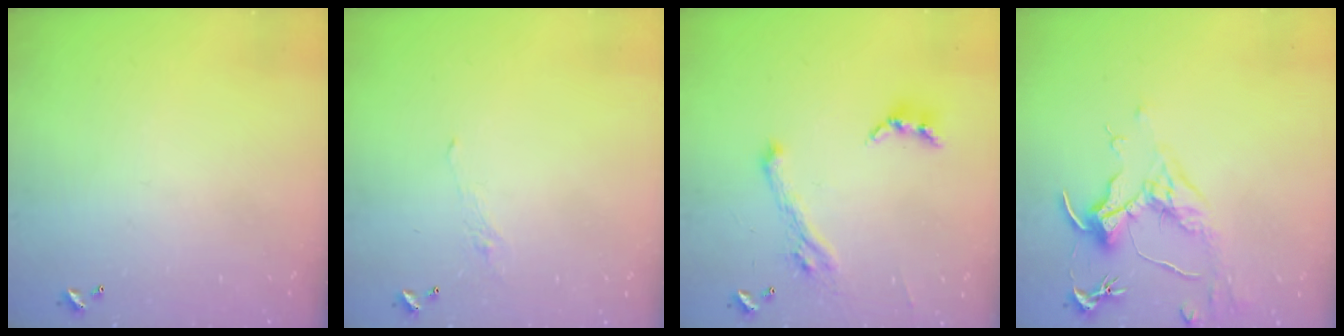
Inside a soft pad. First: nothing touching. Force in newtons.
{"total": 1.6, "press": 1.5, "slide": 0.7}
{"total": 5.1, "press": 5.0, "slide": 1.0}
{"total": 1.8, "press": 1.6, "slide": 0.9}